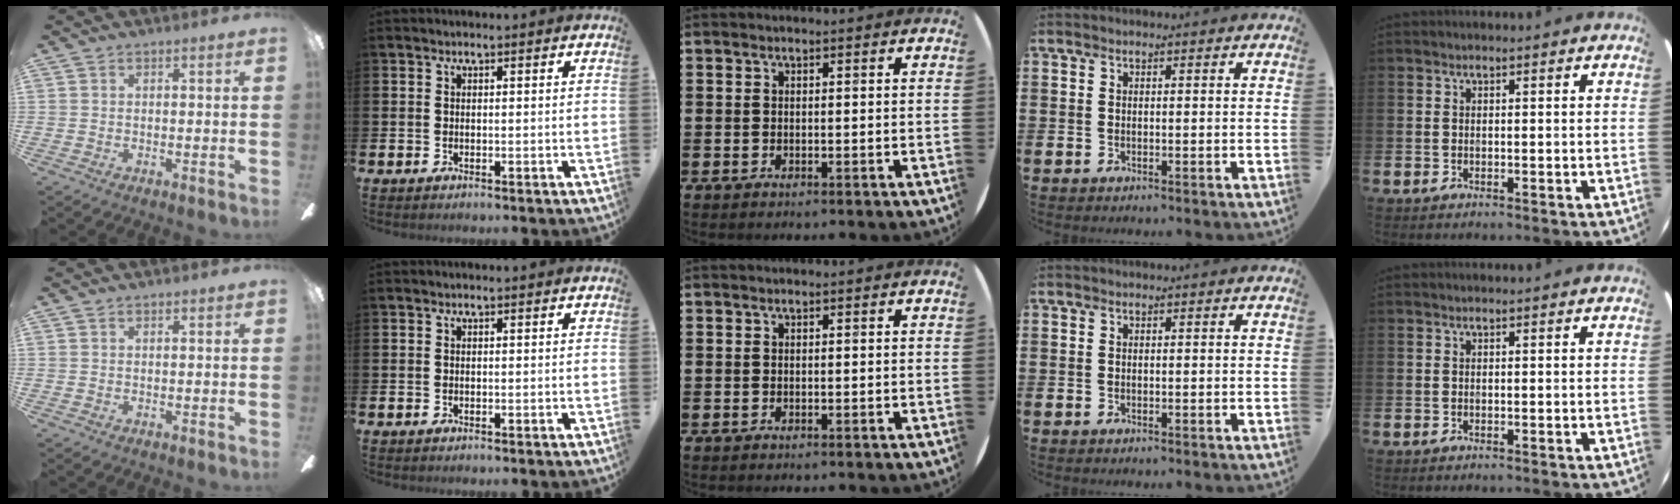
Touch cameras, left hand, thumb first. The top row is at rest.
{}